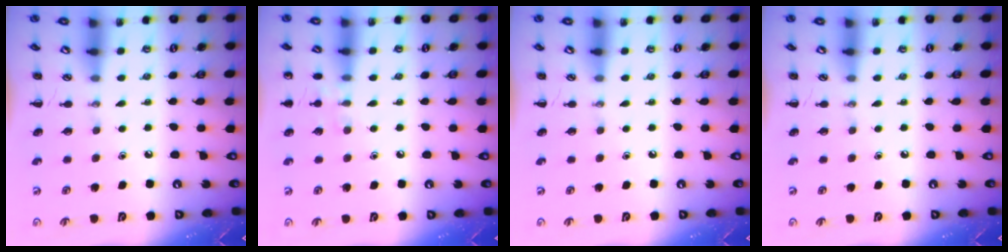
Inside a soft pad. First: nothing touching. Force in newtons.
{"total": 6.0, "press": 5.7, "slide": 1.7}
{"total": 0.0}
{"total": 0.0}